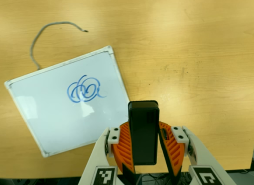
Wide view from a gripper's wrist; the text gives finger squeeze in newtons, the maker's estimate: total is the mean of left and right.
{"total": 6.7, "left": 6.3, "right": 7.1}